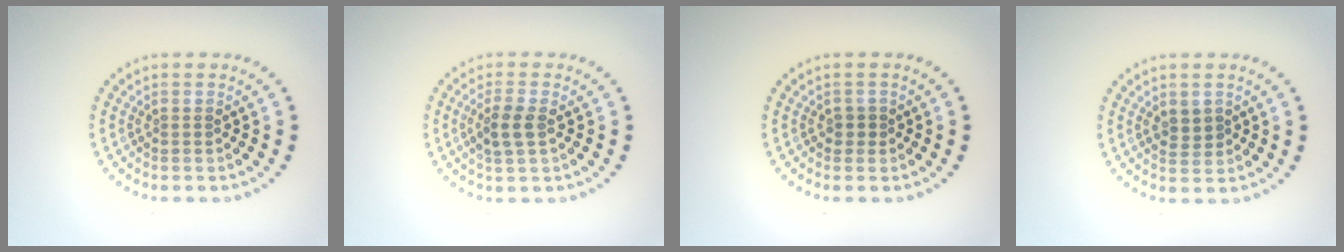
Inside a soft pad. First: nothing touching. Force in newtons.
{"total": 2.4, "press": 2.3, "slide": 0.5}
{"total": 1.0, "press": 0.9, "slide": 0.4}
{"total": 1.3, "press": 1.2, "slide": 0.6}